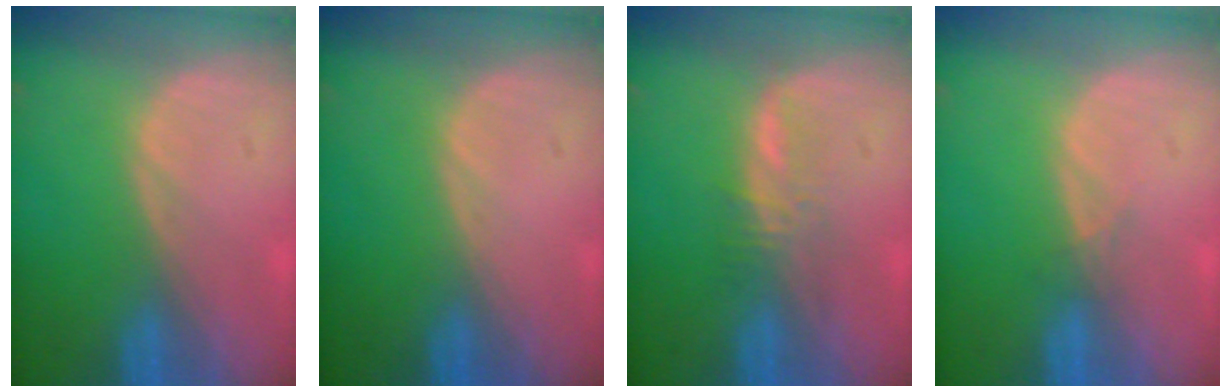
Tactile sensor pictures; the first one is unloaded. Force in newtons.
{"total": 0.0}
{"total": 2.9, "press": 2.9, "slide": 0.2}
{"total": 0.7, "press": 0.7, "slide": 0.2}